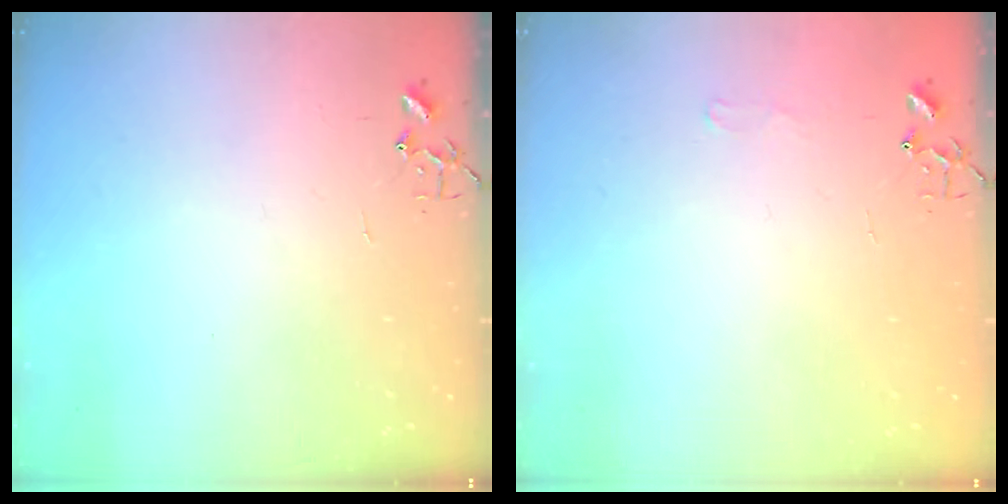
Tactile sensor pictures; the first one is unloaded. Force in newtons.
{"total": 6.4, "press": 6.4, "slide": 0.8}